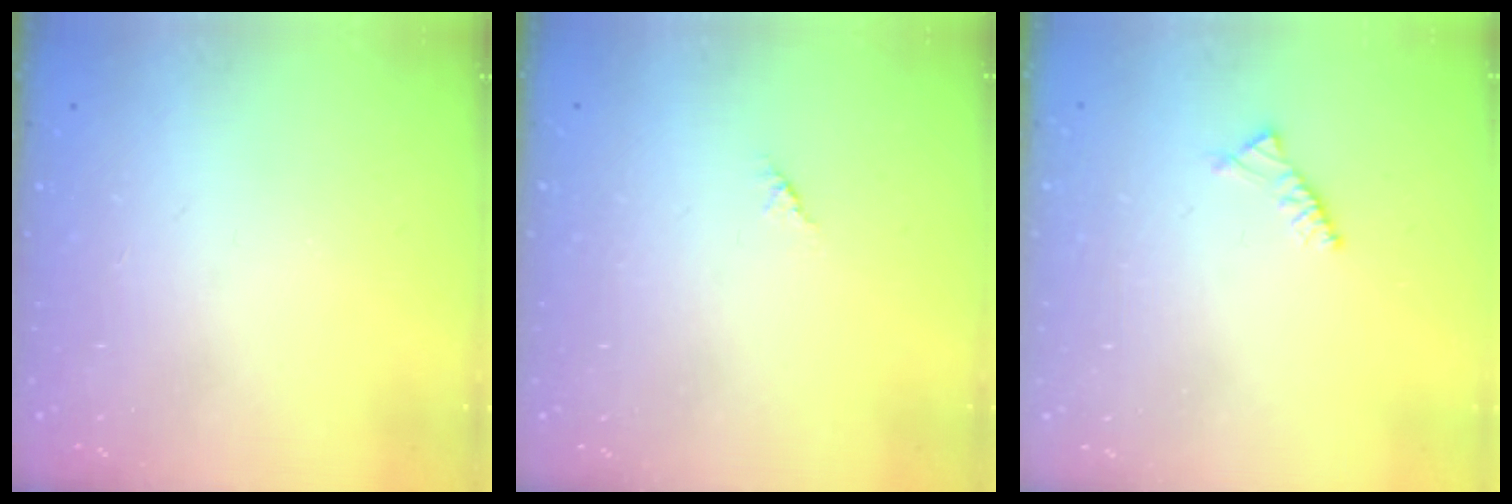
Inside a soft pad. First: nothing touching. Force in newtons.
{"total": 1.2, "press": 1.2, "slide": 0.3}
{"total": 3.0, "press": 2.9, "slide": 0.8}